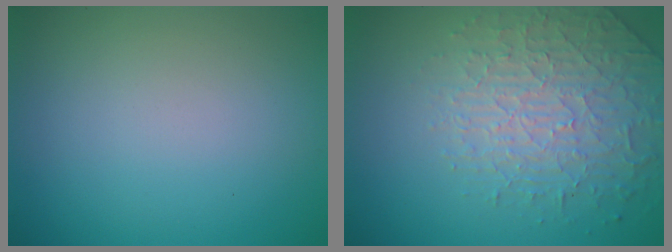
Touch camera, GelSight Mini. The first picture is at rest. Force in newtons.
{"total": 3.7, "press": 3.5, "slide": 1.1}